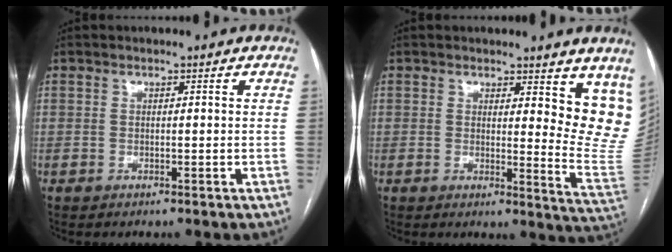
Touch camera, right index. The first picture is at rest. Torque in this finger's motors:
{"motor_torque": [0.24, 0.28, 0.15, 0.01]}